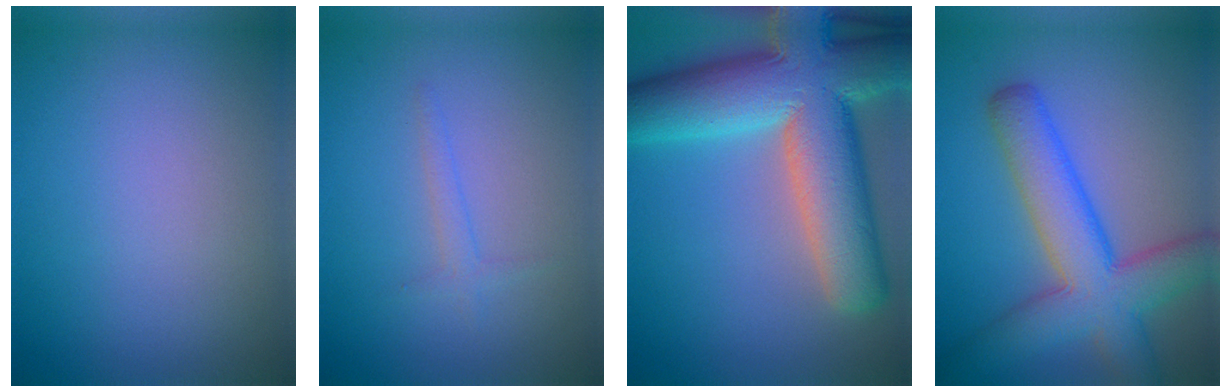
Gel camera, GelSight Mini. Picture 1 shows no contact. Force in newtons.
{"total": 1.1, "press": 1.1, "slide": 0.1}
{"total": 14.2, "press": 14.2, "slide": 1.0}
{"total": 8.3, "press": 8.3, "slide": 0.3}